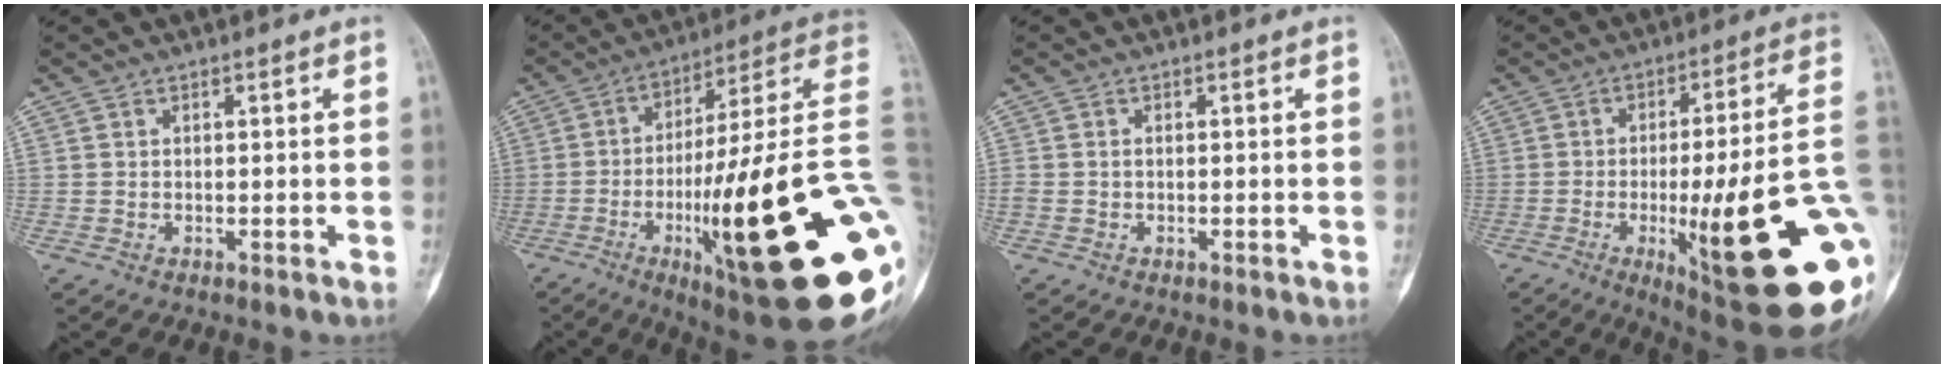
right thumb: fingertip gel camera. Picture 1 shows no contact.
{"total": 35.3, "force": [-7.7, 6.5, 33.8], "torque": [-0.426, 0.009, -0.122]}
{"total": 1.0, "force": [-0.1, 0.7, 0.7], "torque": [-0.015, 0.003, -0.006]}
{"total": 27.5, "force": [-5.7, 5.7, 26.3], "torque": [-0.325, 0.000, -0.070]}